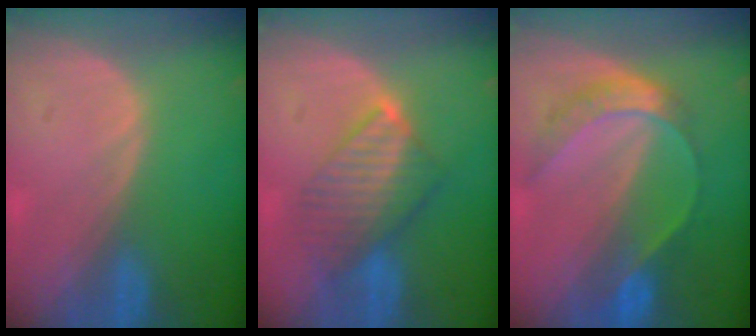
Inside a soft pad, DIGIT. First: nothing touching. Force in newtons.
{"total": 6.9, "press": 6.8, "slide": 1.2}
{"total": 7.2, "press": 6.1, "slide": 4.0}